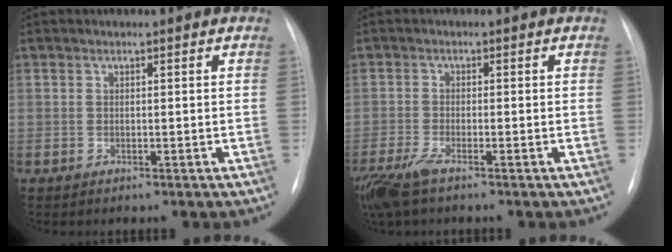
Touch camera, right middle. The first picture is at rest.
{"total": 6.2, "force": [-4.4, 1.3, 4.2], "torque": [-0.093, -0.018, -0.084]}